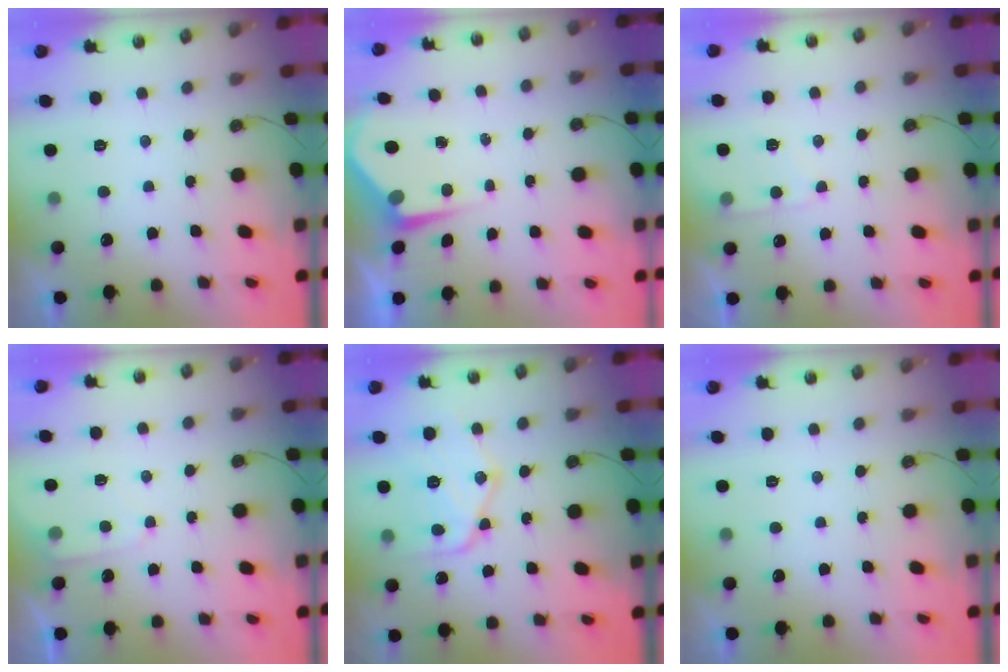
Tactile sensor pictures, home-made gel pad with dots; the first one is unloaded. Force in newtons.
{"total": 5.0, "press": 4.9, "slide": 0.7}
{"total": 5.4, "press": 5.3, "slide": 0.7}
{"total": 4.1, "press": 4.1, "slide": 0.6}
{"total": 16.9, "press": 16.8, "slide": 1.5}
{"total": 0.0}